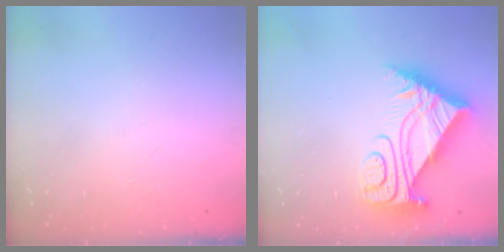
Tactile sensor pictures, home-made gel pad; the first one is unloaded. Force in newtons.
{"total": 11.1, "press": 11.1, "slide": 1.0}